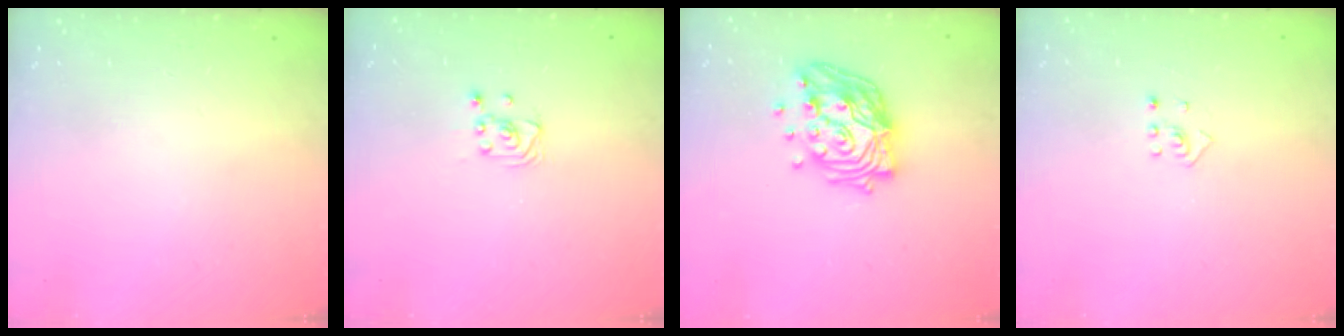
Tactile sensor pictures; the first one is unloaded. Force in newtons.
{"total": 2.6, "press": 2.6, "slide": 0.3}
{"total": 17.6, "press": 17.0, "slide": 4.2}
{"total": 2.0, "press": 1.9, "slide": 0.8}